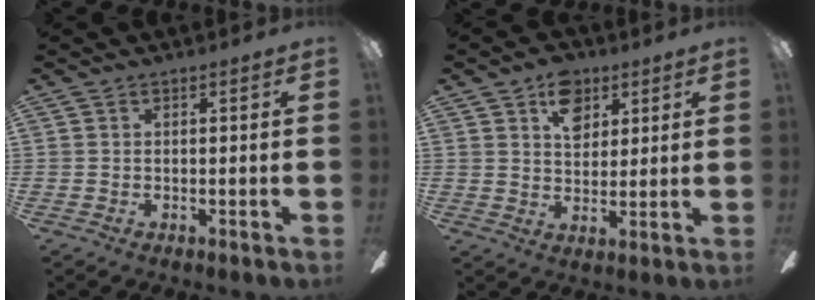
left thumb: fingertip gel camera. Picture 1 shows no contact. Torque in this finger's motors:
{"motor_torque": [0.80, 0.67, 0.50, -0.47, 0.01]}